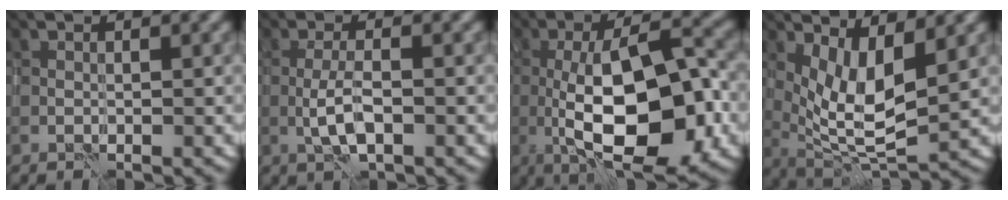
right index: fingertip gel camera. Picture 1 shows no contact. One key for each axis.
{"total": 2.8, "fx": -0.9, "fy": 0.7, "fz": 2.6, "tx": -0.057, "ty": 0.001, "tz": -0.020}
{"total": 12.0, "fx": -1.9, "fy": 4.2, "fz": 11.1, "tx": -0.172, "ty": 0.001, "tz": -0.033}
{"total": 5.7, "fx": 1.8, "fy": 1.8, "fz": 5.1, "tx": -0.098, "ty": -0.017, "tz": 0.037}